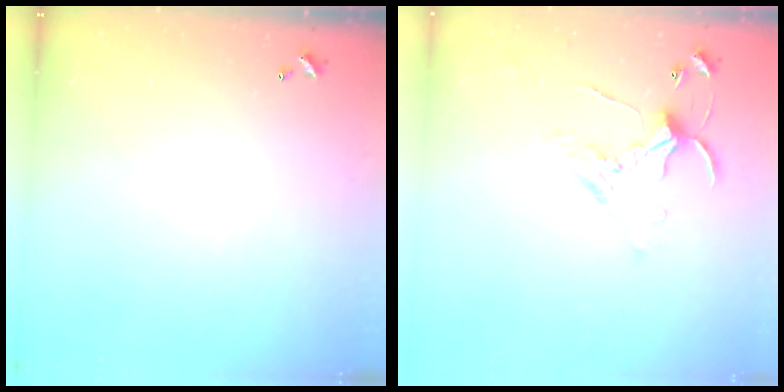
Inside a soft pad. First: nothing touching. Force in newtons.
{"total": 1.9, "press": 1.9, "slide": 0.6}